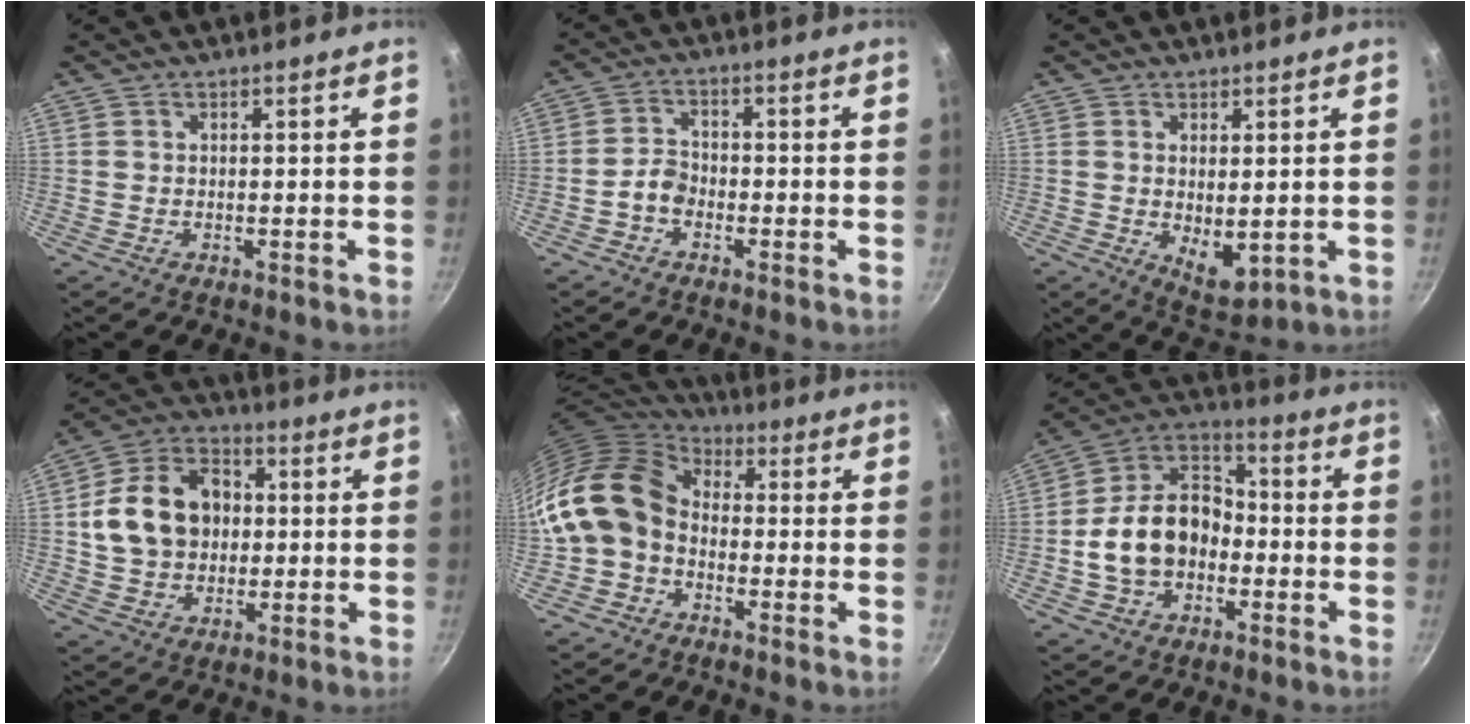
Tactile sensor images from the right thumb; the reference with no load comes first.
{"total": 3.6, "force": [-1.8, 2.5, 1.8], "torque": [-0.025, 0.026, -0.038]}
{"total": 6.7, "force": [0.1, 3.5, 5.8], "torque": [-0.080, -0.020, 0.016]}
{"total": 15.4, "force": [1.2, 12.1, 9.6], "torque": [-0.140, 0.025, 0.015]}
{"total": 14.2, "force": [-1.7, 11.2, 8.6], "torque": [-0.141, 0.039, -0.052]}
{"total": 15.5, "force": [-3.0, 11.5, 9.9], "torque": [-0.144, 0.050, -0.069]}